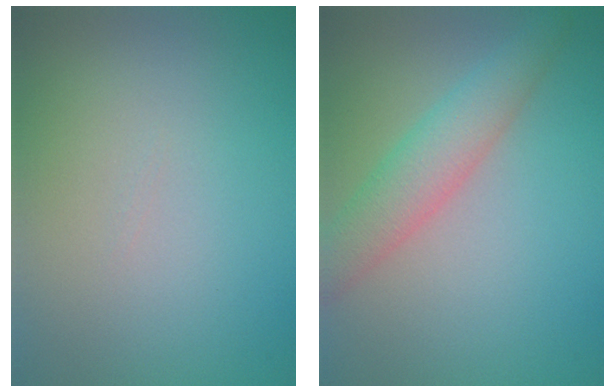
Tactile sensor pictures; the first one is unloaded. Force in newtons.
{"total": 4.2, "press": 4.2, "slide": 0.2}